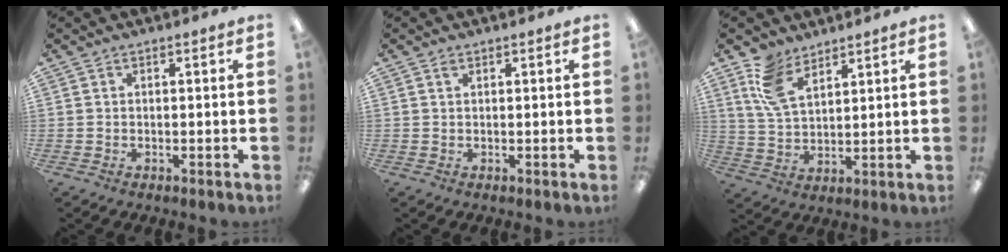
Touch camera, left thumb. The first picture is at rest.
{"total": 0.9, "force": [0.6, 0.4, 0.5], "torque": [-0.013, 0.002, 0.011]}
{"total": 9.8, "force": [6.2, 5.1, 5.7], "torque": [-0.125, -0.012, 0.122]}